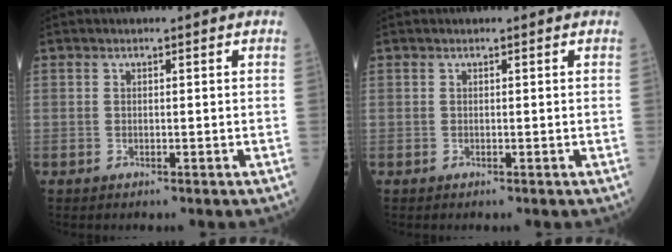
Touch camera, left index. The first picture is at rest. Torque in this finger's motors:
{"motor_torque": [0.17, 0.04, -0.01, 0.00]}